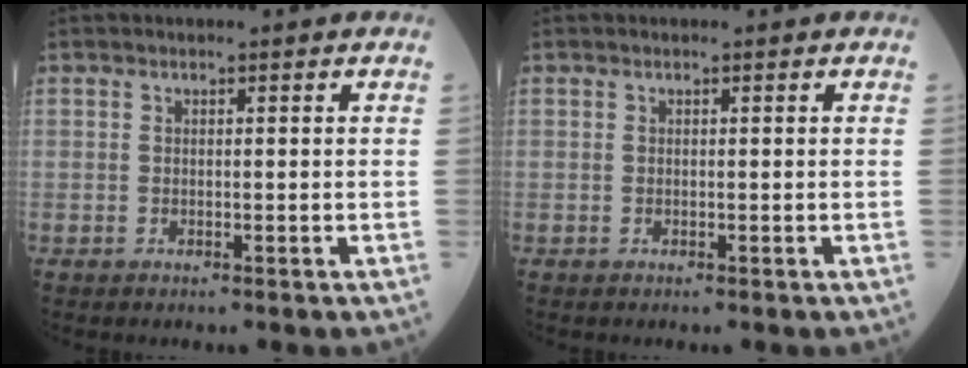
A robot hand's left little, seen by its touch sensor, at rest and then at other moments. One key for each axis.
{"total": 0.0}